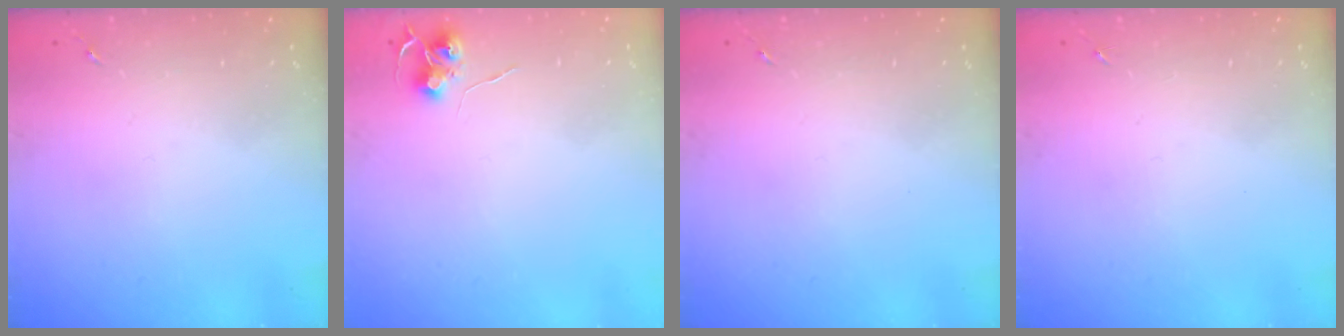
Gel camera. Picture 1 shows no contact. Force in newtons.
{"total": 6.4, "press": 6.3, "slide": 0.6}
{"total": 0.0}
{"total": 0.0}